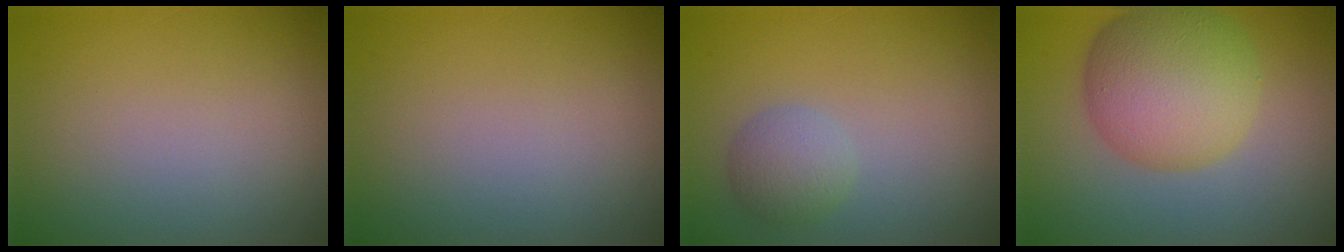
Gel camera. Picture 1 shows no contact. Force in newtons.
{"total": 0.0}
{"total": 2.4, "press": 2.4, "slide": 0.1}
{"total": 8.6, "press": 8.6, "slide": 0.1}